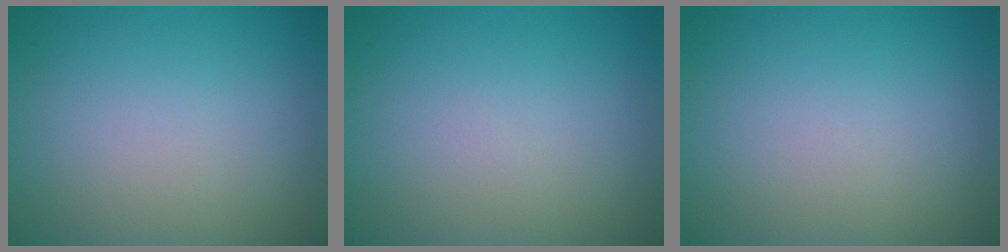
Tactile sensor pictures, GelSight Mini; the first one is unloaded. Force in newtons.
{"total": 0.0}
{"total": 0.0}